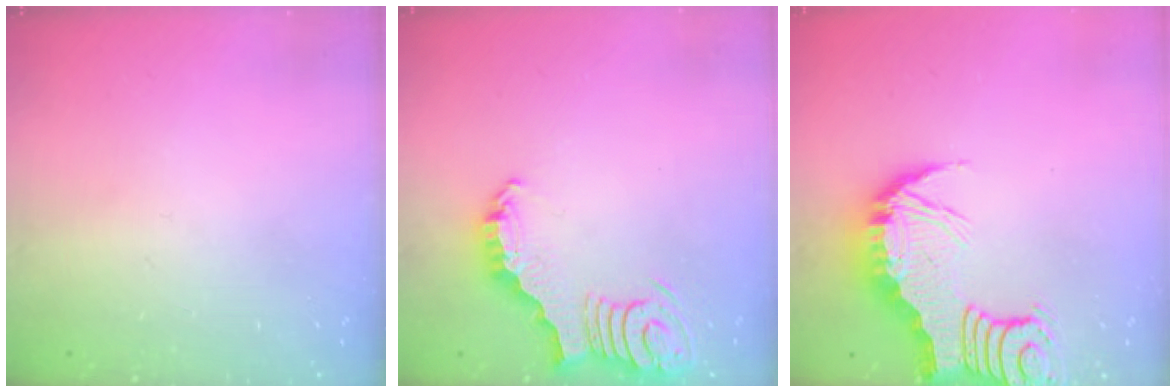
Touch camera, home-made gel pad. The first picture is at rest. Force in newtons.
{"total": 3.8, "press": 3.7, "slide": 0.5}
{"total": 5.6, "press": 5.5, "slide": 0.7}